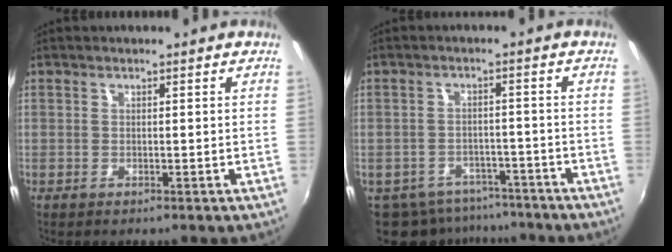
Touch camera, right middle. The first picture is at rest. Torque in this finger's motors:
{"motor_torque": [0.15, -0.39, -0.02, 0.01]}